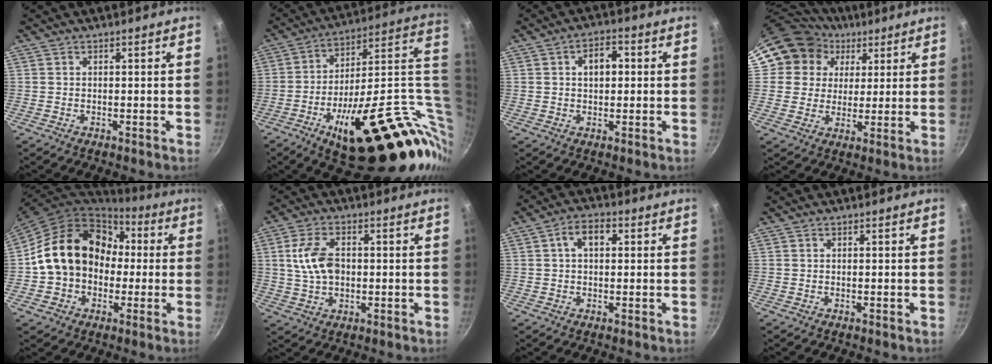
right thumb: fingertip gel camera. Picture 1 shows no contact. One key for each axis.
{"total": 34.7, "fx": -2.1, "fy": 15.1, "fz": 31.1, "tx": -0.406, "ty": 0.003, "tz": -0.010}
{"total": 5.4, "fx": 0.9, "fy": 3.4, "fz": 4.1, "tx": -0.041, "ty": 0.016, "tz": 0.011}
{"total": 12.9, "fx": 5.8, "fy": 11.2, "fz": 2.7, "tx": -0.021, "ty": 0.006, "tz": 0.095}
{"total": 19.9, "fx": 0.9, "fy": 16.1, "fz": 11.7, "tx": -0.179, "ty": 0.057, "tz": 0.014}
{"total": 8.9, "fx": 0.8, "fy": 5.7, "fz": 6.8, "tx": -0.122, "ty": 0.009, "tz": 0.013}
{"total": 5.5, "fx": 1.3, "fy": 3.5, "fz": 4.1, "tx": -0.054, "ty": 0.014, "tz": 0.015}
{"total": 0.0}